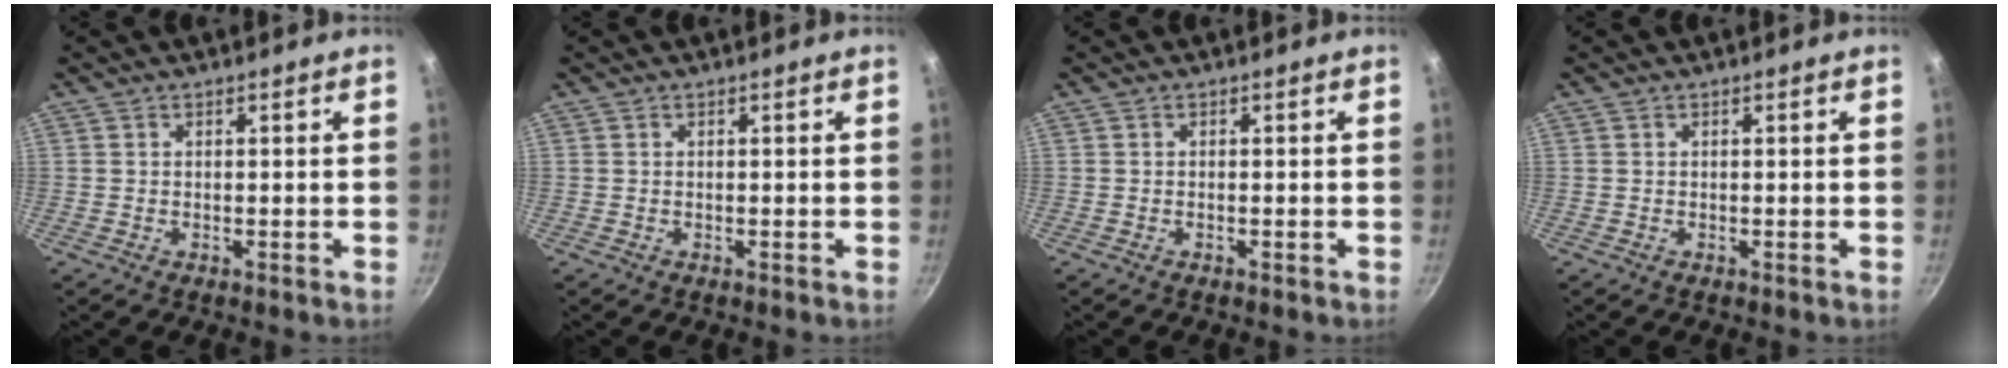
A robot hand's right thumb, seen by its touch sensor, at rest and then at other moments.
{"total": 0.0}
{"total": 0.0}
{"total": 0.0}